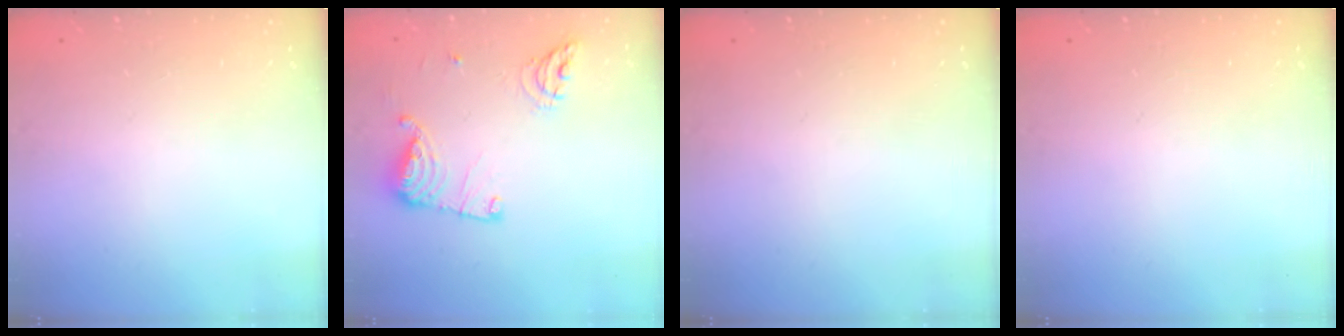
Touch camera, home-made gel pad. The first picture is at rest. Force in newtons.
{"total": 13.5, "press": 13.4, "slide": 1.2}
{"total": 0.0}
{"total": 0.0}